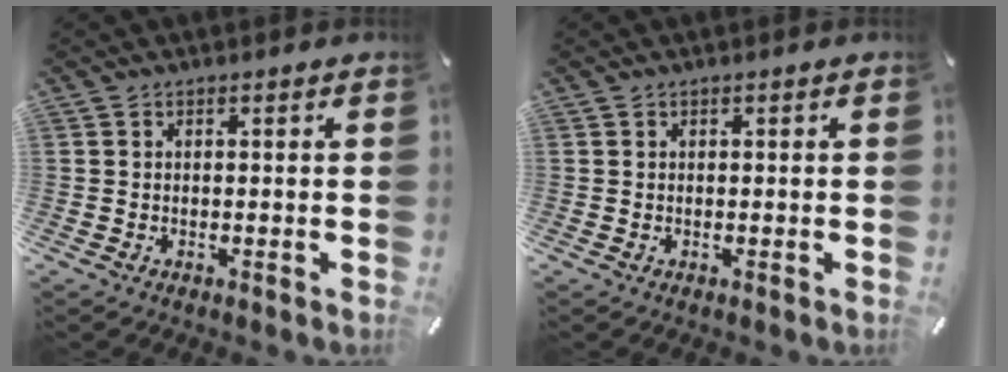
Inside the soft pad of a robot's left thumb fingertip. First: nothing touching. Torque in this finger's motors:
{"motor_torque": [-0.31, -0.16, 0.01, 0.12, 0.00]}